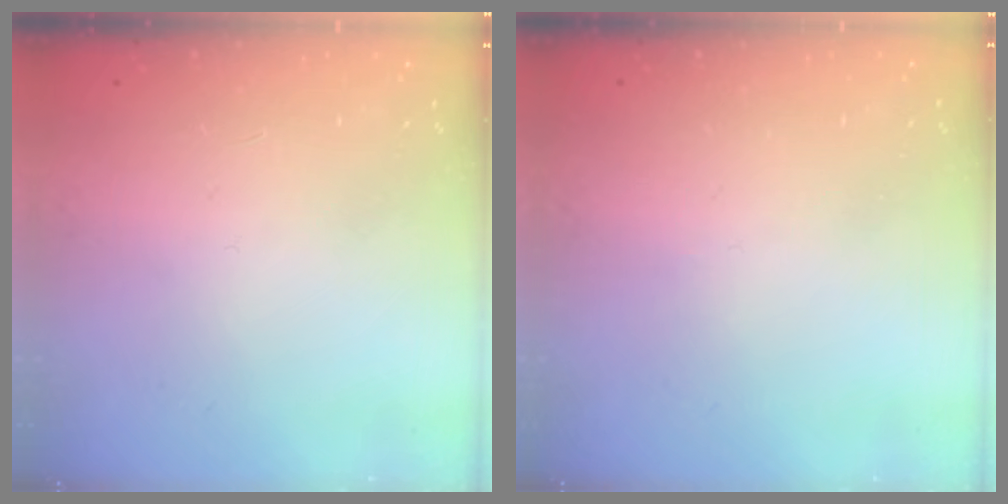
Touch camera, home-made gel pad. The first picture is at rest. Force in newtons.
{"total": 0.0}